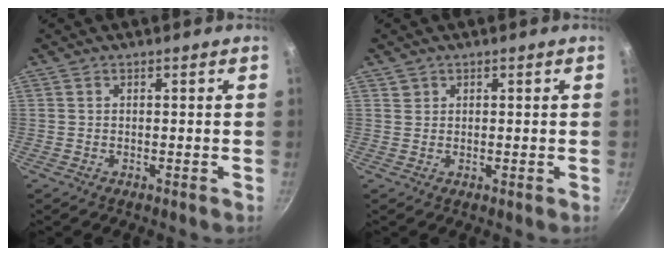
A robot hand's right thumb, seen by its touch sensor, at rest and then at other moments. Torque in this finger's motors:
{"motor_torque": [-0.29, -0.05, -0.60, -0.09, 0.01]}